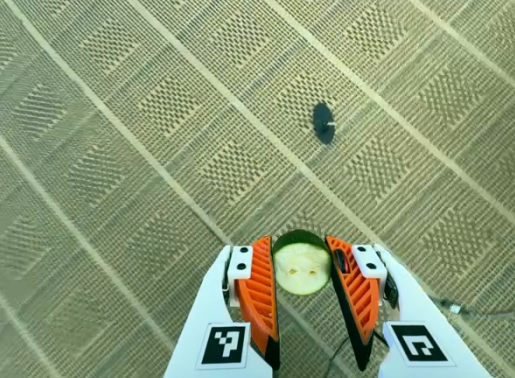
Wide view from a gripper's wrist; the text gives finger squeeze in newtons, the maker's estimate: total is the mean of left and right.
{"total": 8.9, "left": 8.7, "right": 9.1}